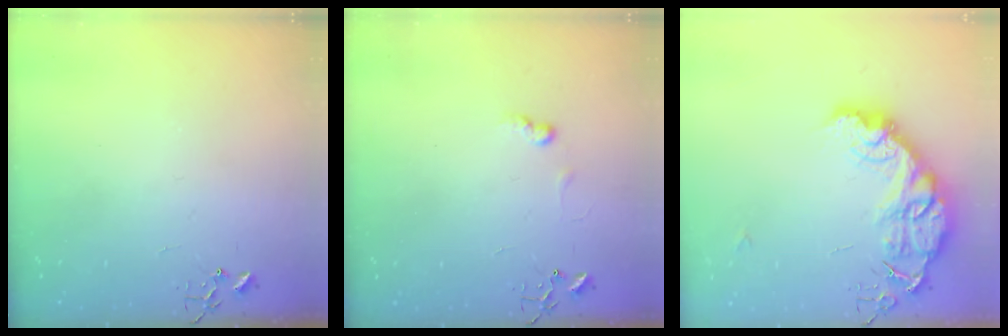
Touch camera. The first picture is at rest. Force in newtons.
{"total": 5.5, "press": 5.5, "slide": 0.8}
{"total": 18.2, "press": 18.2, "slide": 1.3}